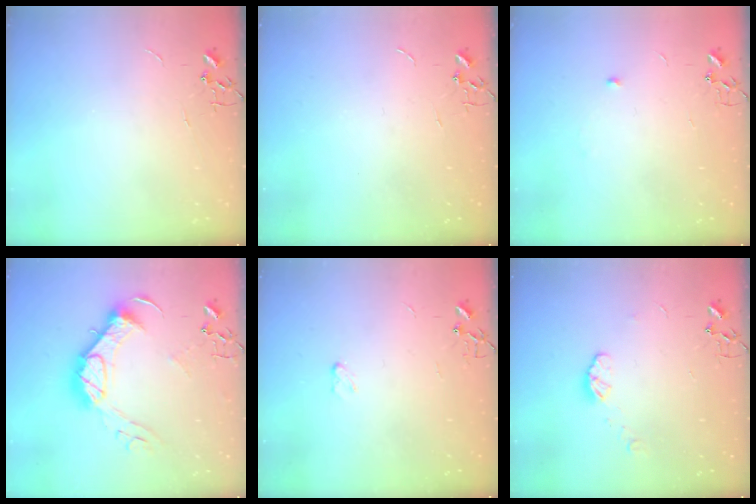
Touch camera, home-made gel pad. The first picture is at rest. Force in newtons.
{"total": 0.0}
{"total": 3.9, "press": 3.8, "slide": 0.8}
{"total": 15.5, "press": 15.4, "slide": 1.4}
{"total": 2.9, "press": 2.8, "slide": 0.4}
{"total": 5.8, "press": 5.8, "slide": 0.5}